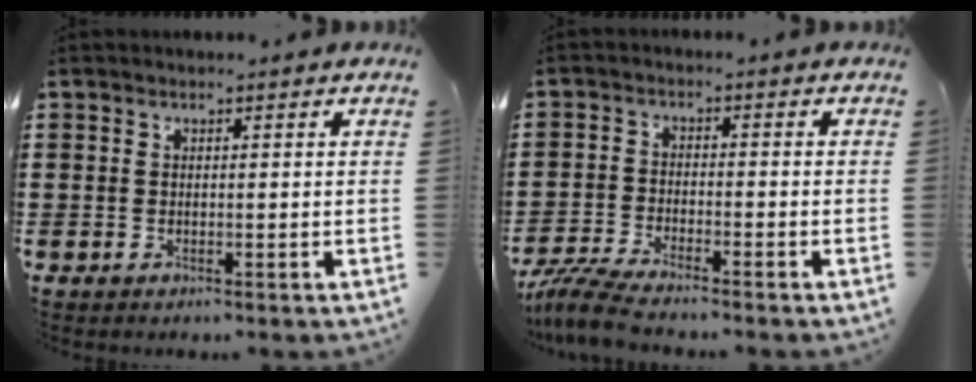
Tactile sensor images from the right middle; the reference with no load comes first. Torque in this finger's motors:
{"motor_torque": [0.99, -0.41, 0.27, 0.04]}